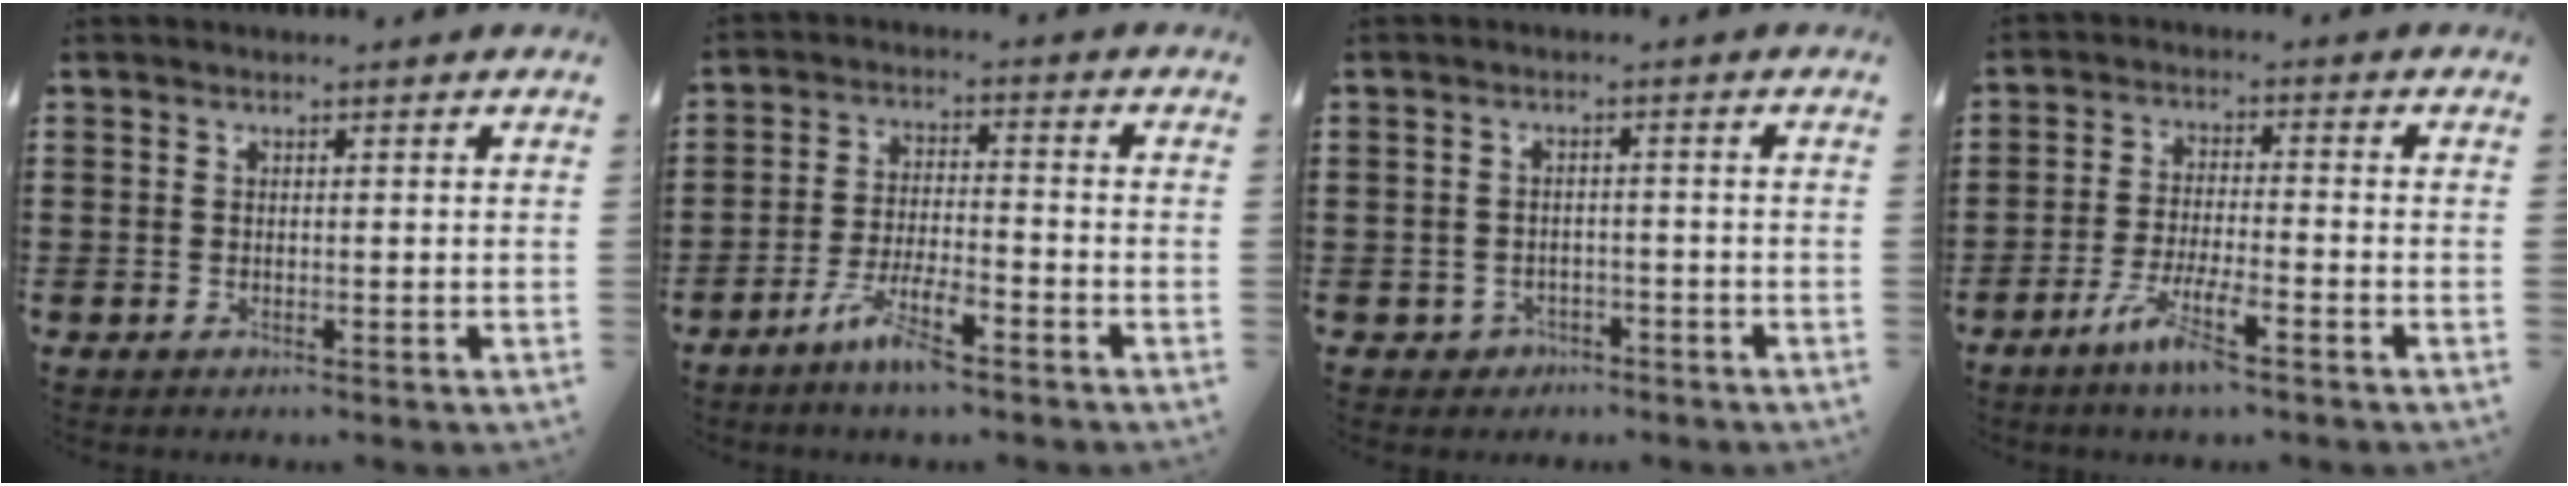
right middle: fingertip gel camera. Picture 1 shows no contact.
{"total": 6.5, "force": [-4.5, 1.3, 4.5], "torque": [-0.093, -0.001, -0.085]}
{"total": 1.9, "force": [-1.6, 1.0, 0.0], "torque": [-0.009, 0.001, -0.037]}
{"total": 6.2, "force": [-4.1, 0.8, 4.7], "torque": [-0.094, -0.008, -0.074]}